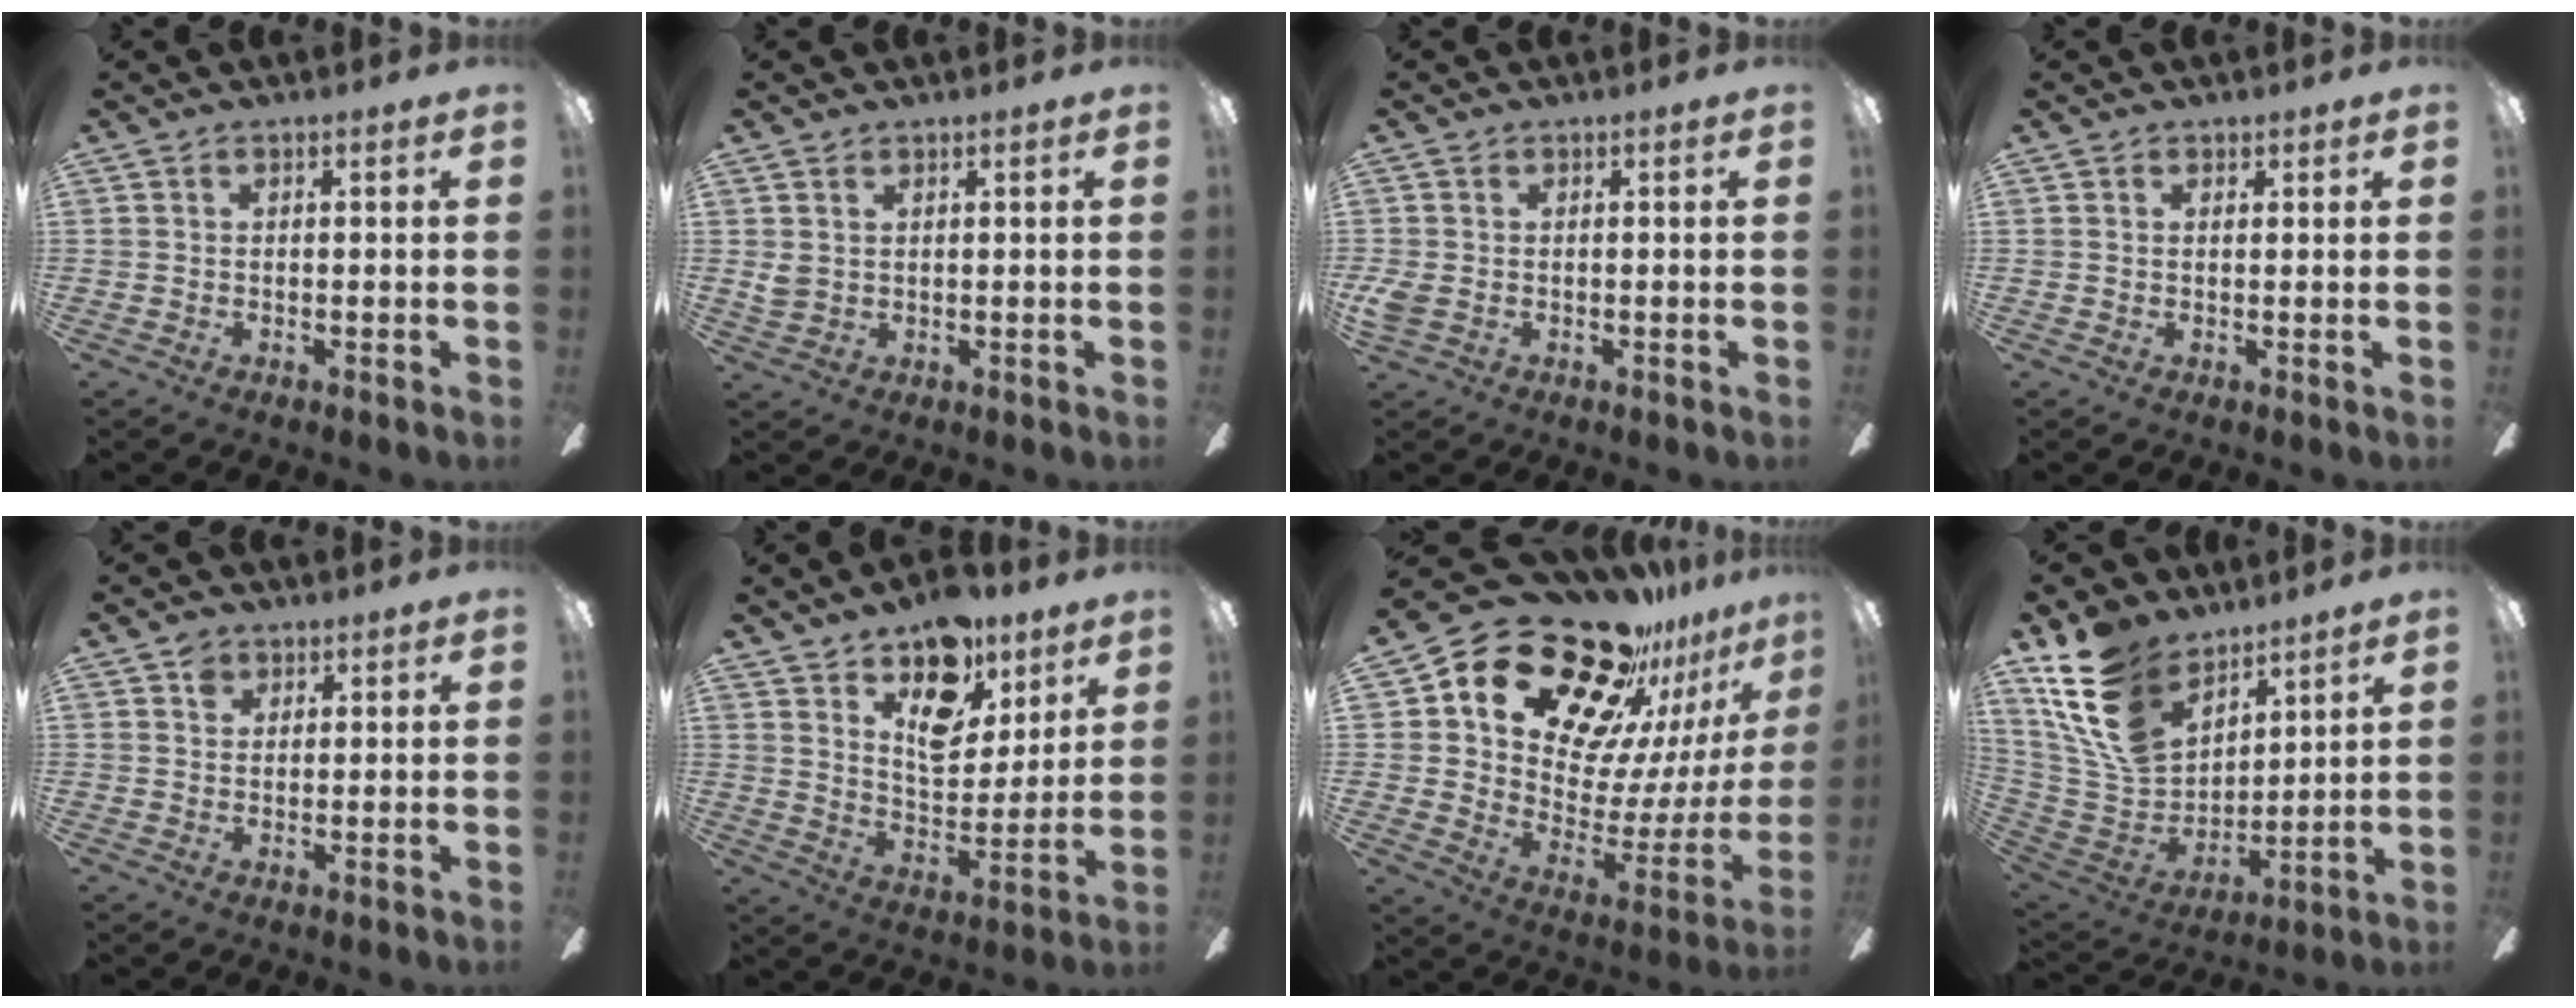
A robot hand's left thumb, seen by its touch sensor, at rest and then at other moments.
{"total": 2.6, "force": [1.3, 2.0, 1.1], "torque": [-0.023, 0.003, 0.026]}
{"total": 2.9, "force": [-0.5, 2.2, 1.8], "torque": [-0.044, 0.001, -0.012]}
{"total": 0.9, "force": [0.7, 0.5, 0.3], "torque": [0.003, -0.002, 0.011]}
{"total": 2.9, "force": [1.9, 2.1, 0.9], "torque": [-0.005, -0.002, 0.033]}
{"total": 15.2, "force": [9.6, 8.8, 7.9], "torque": [-0.104, -0.053, 0.172]}
{"total": 24.9, "force": [20.3, 11.3, 8.9], "torque": [-0.136, -0.154, 0.367]}
{"total": 18.8, "force": [11.8, 11.0, 9.6], "torque": [-0.238, -0.059, 0.222]}